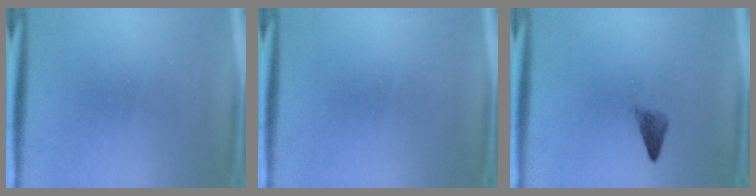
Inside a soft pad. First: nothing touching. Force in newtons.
{"total": 0.0}
{"total": 2.1}